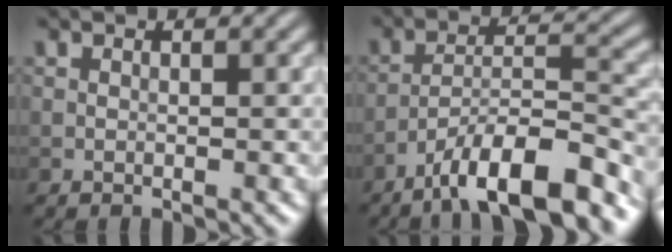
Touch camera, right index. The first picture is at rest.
{"total": 10.5, "force": [-7.6, 2.5, 6.9], "torque": [-0.106, 0.015, -0.136]}